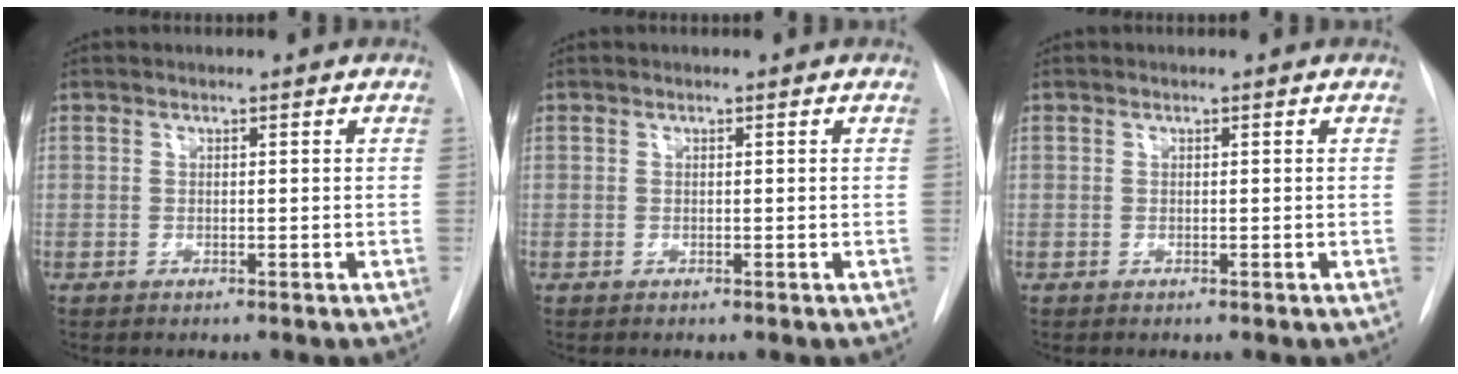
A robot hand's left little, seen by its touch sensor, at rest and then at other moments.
{"total": 0.0}
{"total": 0.0}